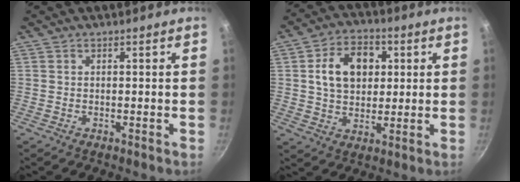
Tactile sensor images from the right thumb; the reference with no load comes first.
{"total": 11.8, "force": [2.5, 8.6, 7.7], "torque": [-0.099, 0.007, 0.036]}